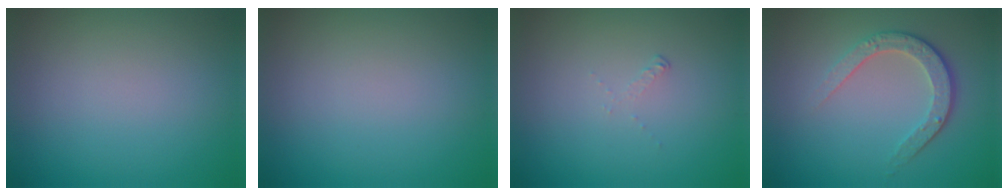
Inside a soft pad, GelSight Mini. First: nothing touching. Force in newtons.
{"total": 0.0}
{"total": 0.6, "press": 0.2, "slide": 0.6}
{"total": 3.3, "press": 2.6, "slide": 2.1}